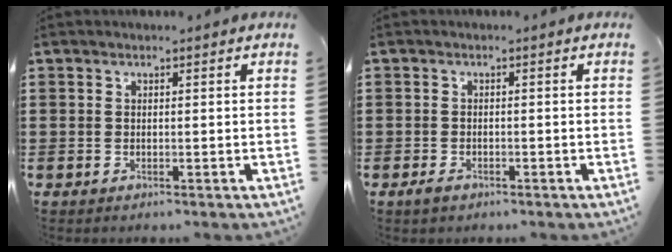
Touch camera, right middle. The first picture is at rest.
{"total": 1.6, "force": [-1.1, 1.0, 0.6], "torque": [-0.020, -0.001, -0.024]}